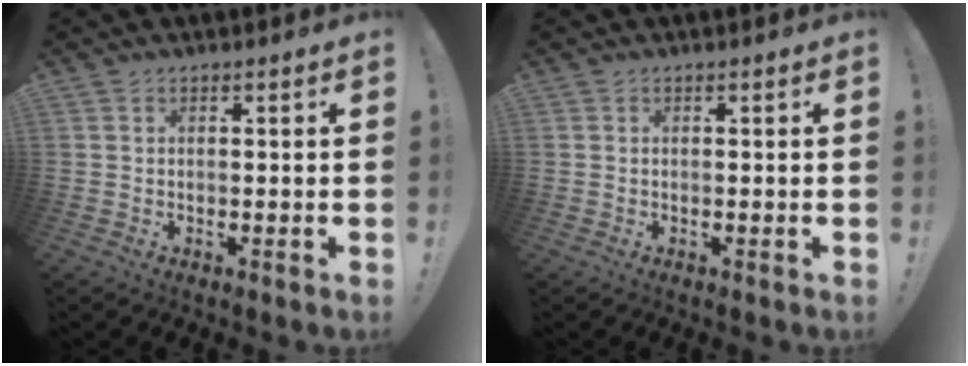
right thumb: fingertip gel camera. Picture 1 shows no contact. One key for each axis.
{"total": 0.0}